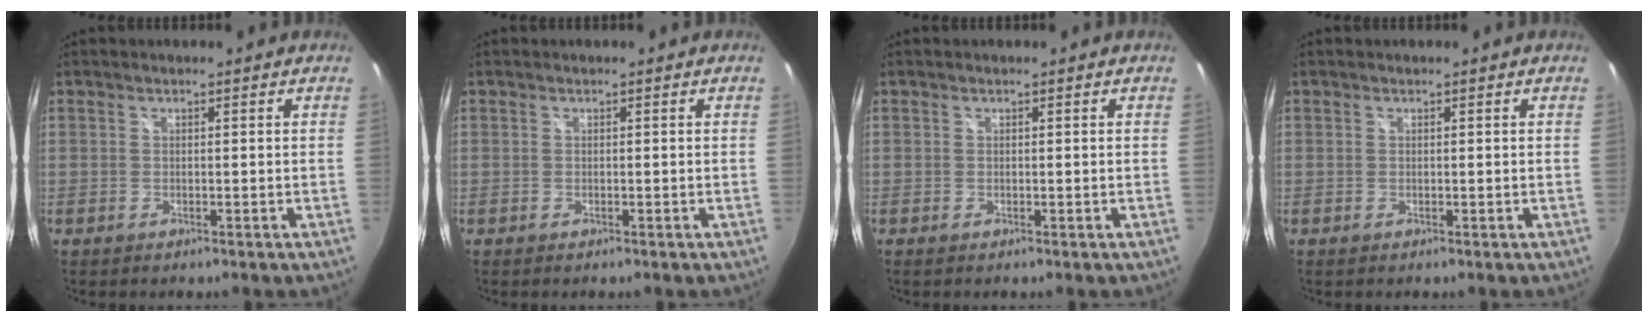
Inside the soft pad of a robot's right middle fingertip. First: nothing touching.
{"total": 0.0}
{"total": 0.0}
{"total": 0.0}